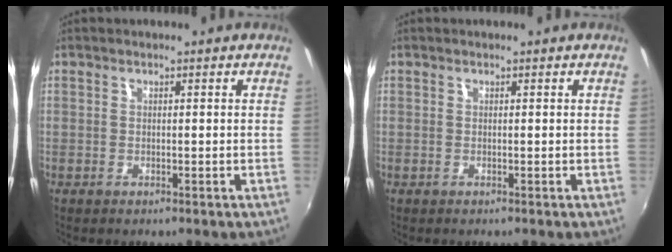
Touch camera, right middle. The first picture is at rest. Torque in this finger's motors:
{"motor_torque": [0.00, 0.00, 0.00, 0.00]}